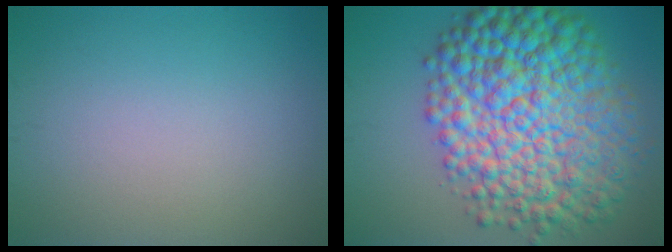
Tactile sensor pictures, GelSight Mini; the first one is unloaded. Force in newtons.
{"total": 13.9, "press": 13.9, "slide": 0.0}